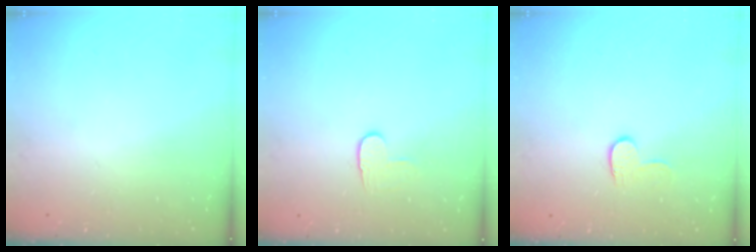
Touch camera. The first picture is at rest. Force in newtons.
{"total": 6.1, "press": 6.1, "slide": 0.5}
{"total": 6.2, "press": 6.2, "slide": 0.4}